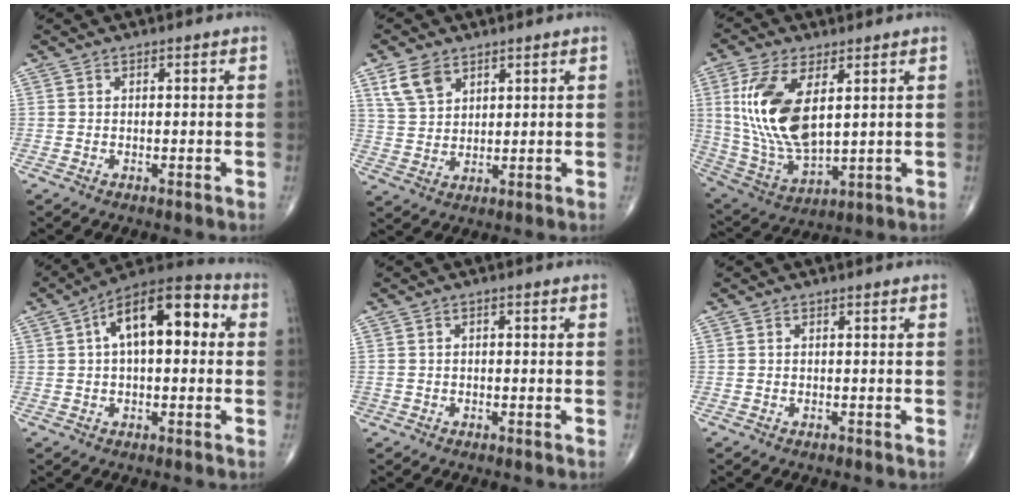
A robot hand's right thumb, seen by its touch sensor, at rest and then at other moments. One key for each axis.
{"total": 6.6, "fx": 3.9, "fy": 4.1, "fz": 3.4, "tx": -0.056, "ty": -0.014, "tz": 0.083}
{"total": 17.1, "fx": 4.0, "fy": 8.3, "fz": 14.4, "tx": -0.295, "ty": -0.020, "tz": 0.091}
{"total": 15.3, "fx": 3.1, "fy": 7.3, "fz": 13.1, "tx": -0.189, "ty": 0.040, "tz": 0.040}
{"total": 1.1, "fx": -0.5, "fy": 1.0, "fz": 0.2, "tx": 0.005, "ty": 0.007, "tz": -0.009}
{"total": 0.0}